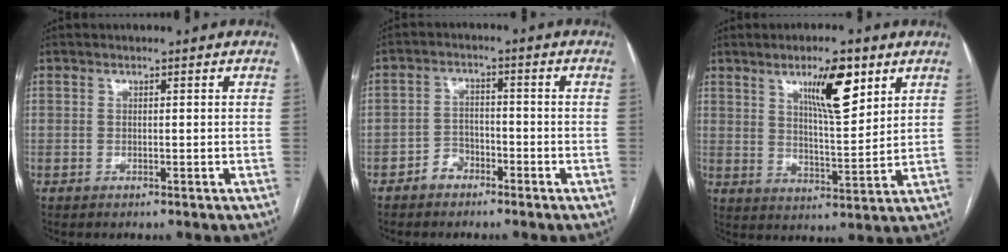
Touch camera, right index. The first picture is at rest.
{"total": 3.4, "force": [-2.3, 2.3, 0.9], "torque": [-0.012, 0.010, -0.044]}
{"total": 9.9, "force": [5.4, 2.2, 8.1], "torque": [-0.138, -0.003, 0.090]}